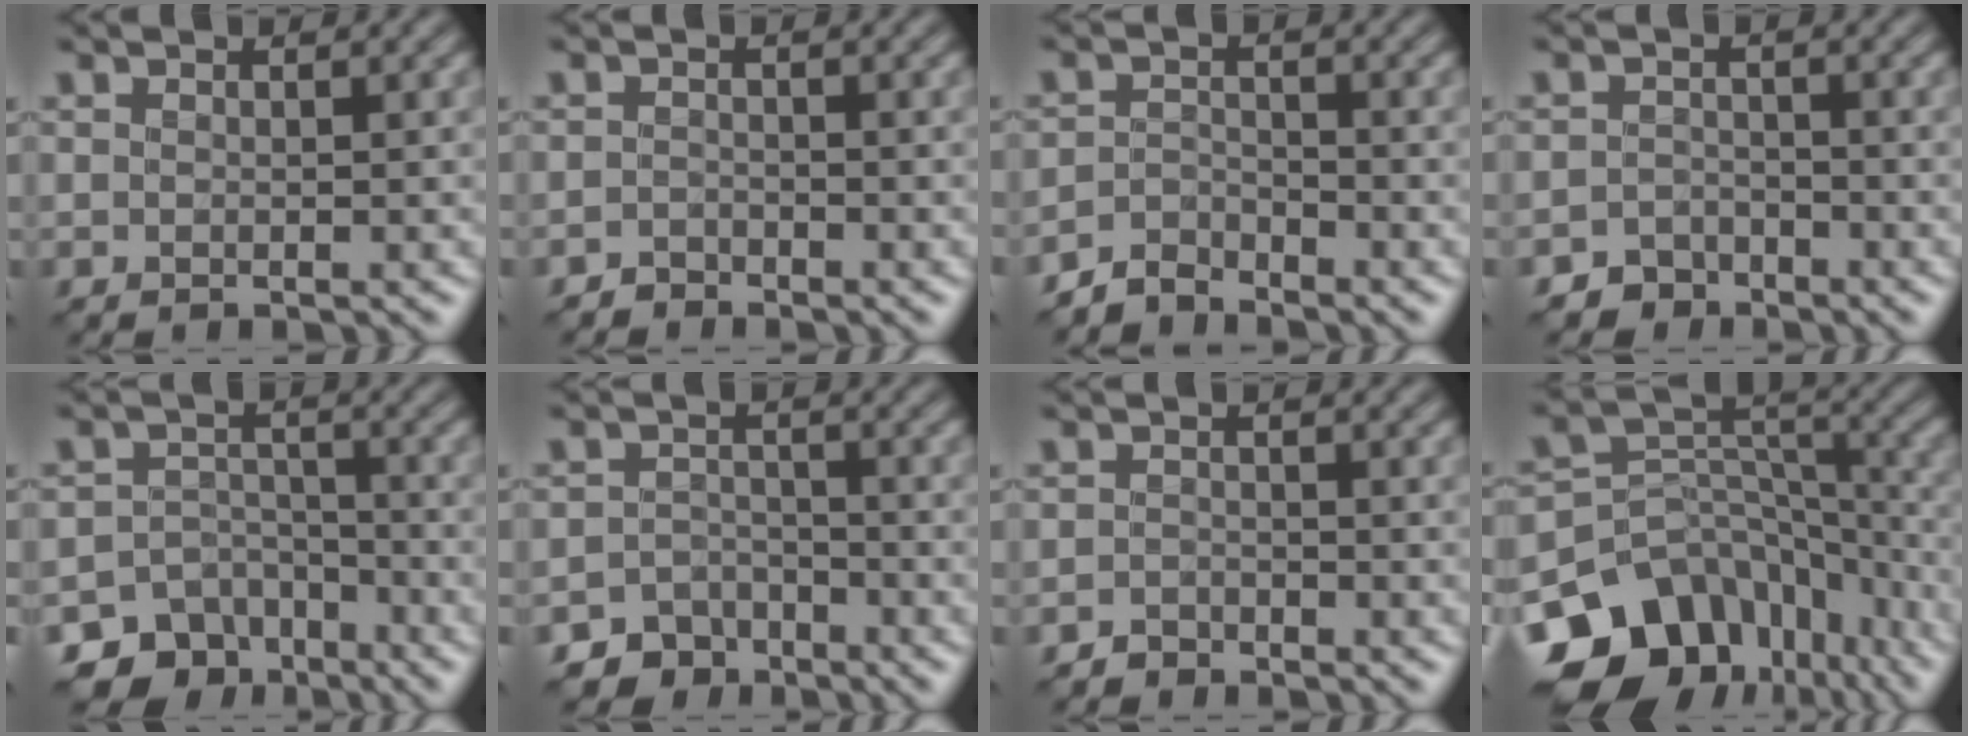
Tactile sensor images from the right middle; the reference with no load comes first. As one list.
[{"total": 1.2, "force": [-1.1, 0.3, -0.1], "torque": [0.002, 0.006, -0.025]}, {"total": 2.5, "force": [-2.4, 0.6, 0.2], "torque": [-0.006, 0.004, -0.057]}, {"total": 2.4, "force": [-2.1, 1.2, 0.0], "torque": [0.008, 0.005, -0.044]}, {"total": 7.1, "force": [-5.2, 4.7, 1.3], "torque": [0.002, -0.007, -0.080]}, {"total": 3.9, "force": [-3.2, 2.2, 0.2], "torque": [0.009, -0.003, -0.054]}, {"total": 1.2, "force": [-1.1, 0.4, -0.1], "torque": [0.002, 0.007, -0.024]}, {"total": 14.2, "force": [-8.4, 10.0, 5.5], "torque": [-0.130, 0.011, -0.121]}]